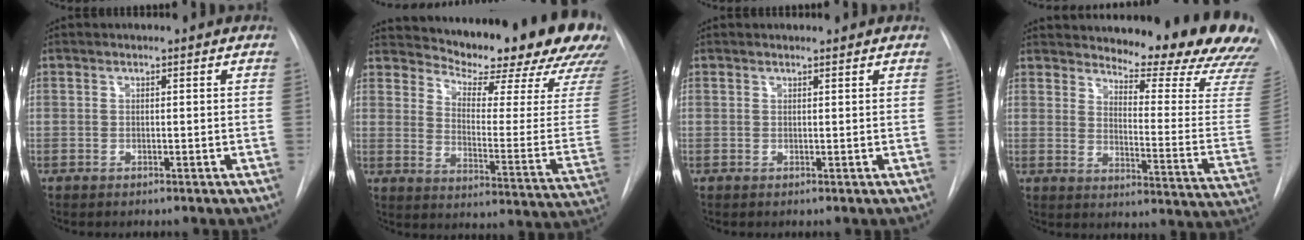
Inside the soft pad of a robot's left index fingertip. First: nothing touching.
{"total": 24.0, "force": [21.2, 3.4, 10.6], "torque": [-0.163, -0.101, 0.256]}
{"total": 0.7, "force": [0.7, 0.0, 0.0], "torque": [-0.007, 0.000, 0.011]}
{"total": 21.0, "force": [19.1, 2.7, 8.2], "torque": [-0.108, -0.114, 0.219]}